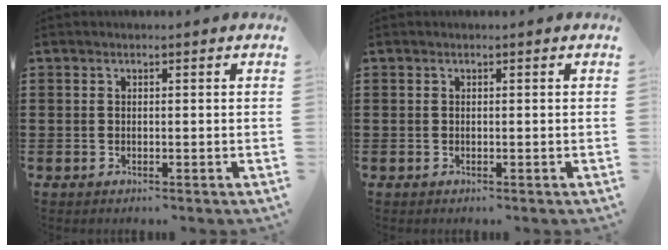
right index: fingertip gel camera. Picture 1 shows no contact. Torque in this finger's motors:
{"motor_torque": [-0.19, 0.19, 0.00, -0.01]}